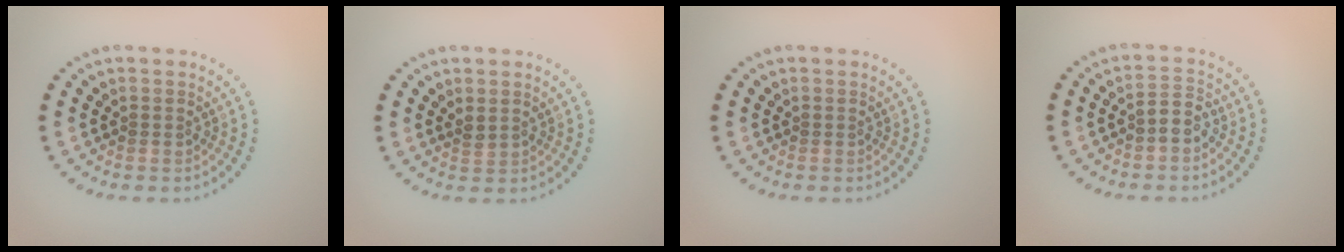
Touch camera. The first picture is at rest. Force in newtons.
{"total": 0.9, "press": 0.7, "slide": 0.5}
{"total": 0.0}
{"total": 2.1, "press": 1.6, "slide": 1.3}